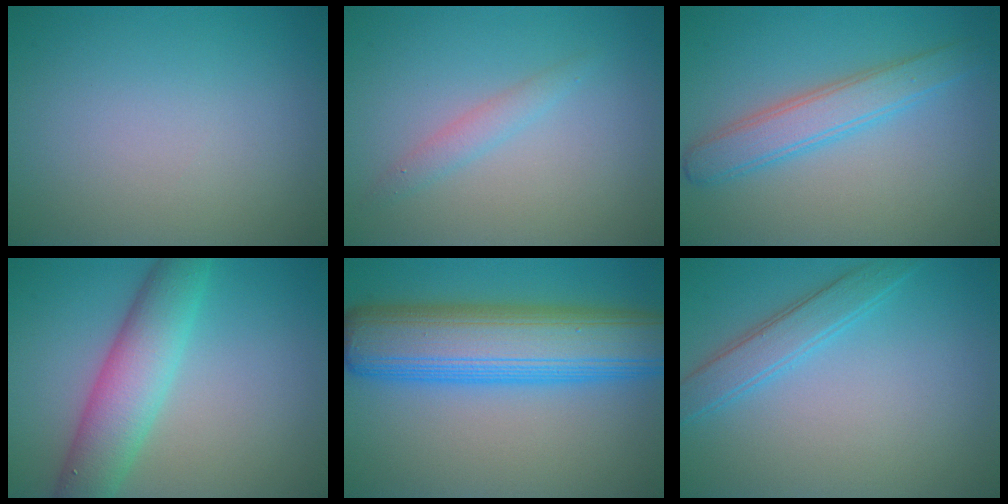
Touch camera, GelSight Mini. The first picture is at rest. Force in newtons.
{"total": 1.4, "press": 1.4, "slide": 0.1}
{"total": 3.7, "press": 3.7, "slide": 0.1}
{"total": 6.1, "press": 6.1, "slide": 0.4}
{"total": 11.2, "press": 11.2, "slide": 0.1}
{"total": 2.8, "press": 2.8, "slide": 0.1}